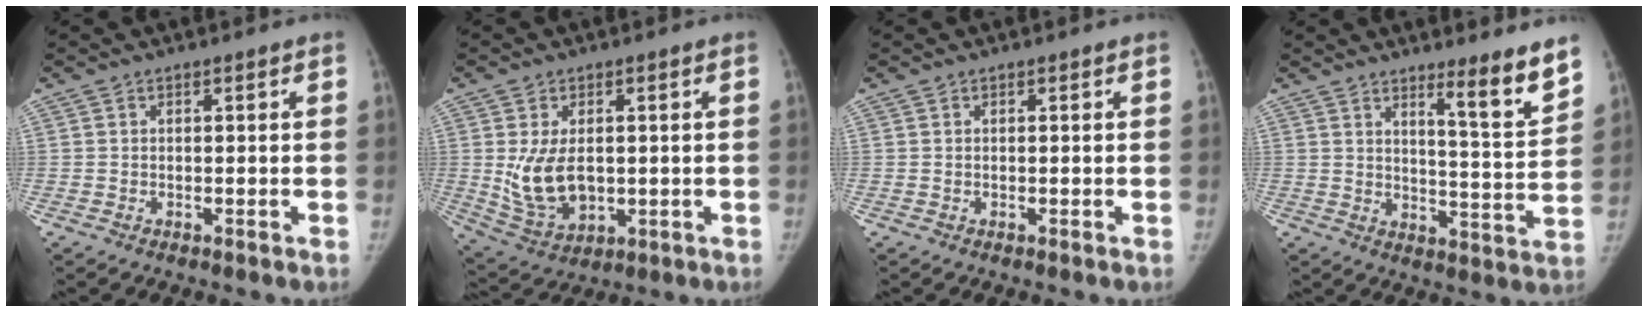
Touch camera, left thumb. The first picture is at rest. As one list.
[{"total": 10.1, "force": [0.2, 6.5, 7.7], "torque": [-0.127, -0.011, 0.022]}, {"total": 0.0}, {"total": 9.4, "force": [6.8, 0.4, 6.6], "torque": [-0.082, -0.063, 0.101]}]